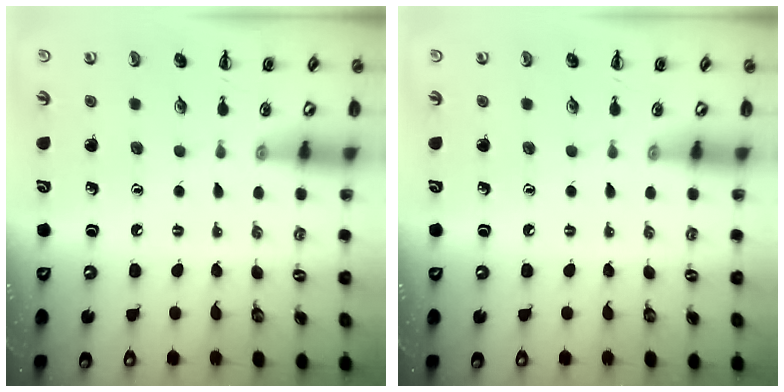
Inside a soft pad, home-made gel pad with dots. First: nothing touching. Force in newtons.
{"total": 0.0}